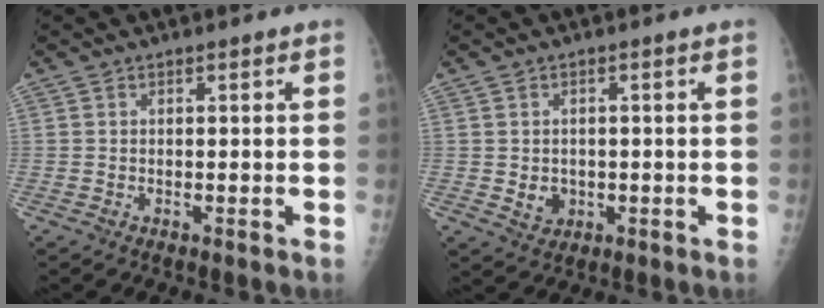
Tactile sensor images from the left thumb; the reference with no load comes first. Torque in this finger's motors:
{"motor_torque": [-0.30, 0.32, -0.10, -0.04, 0.02]}